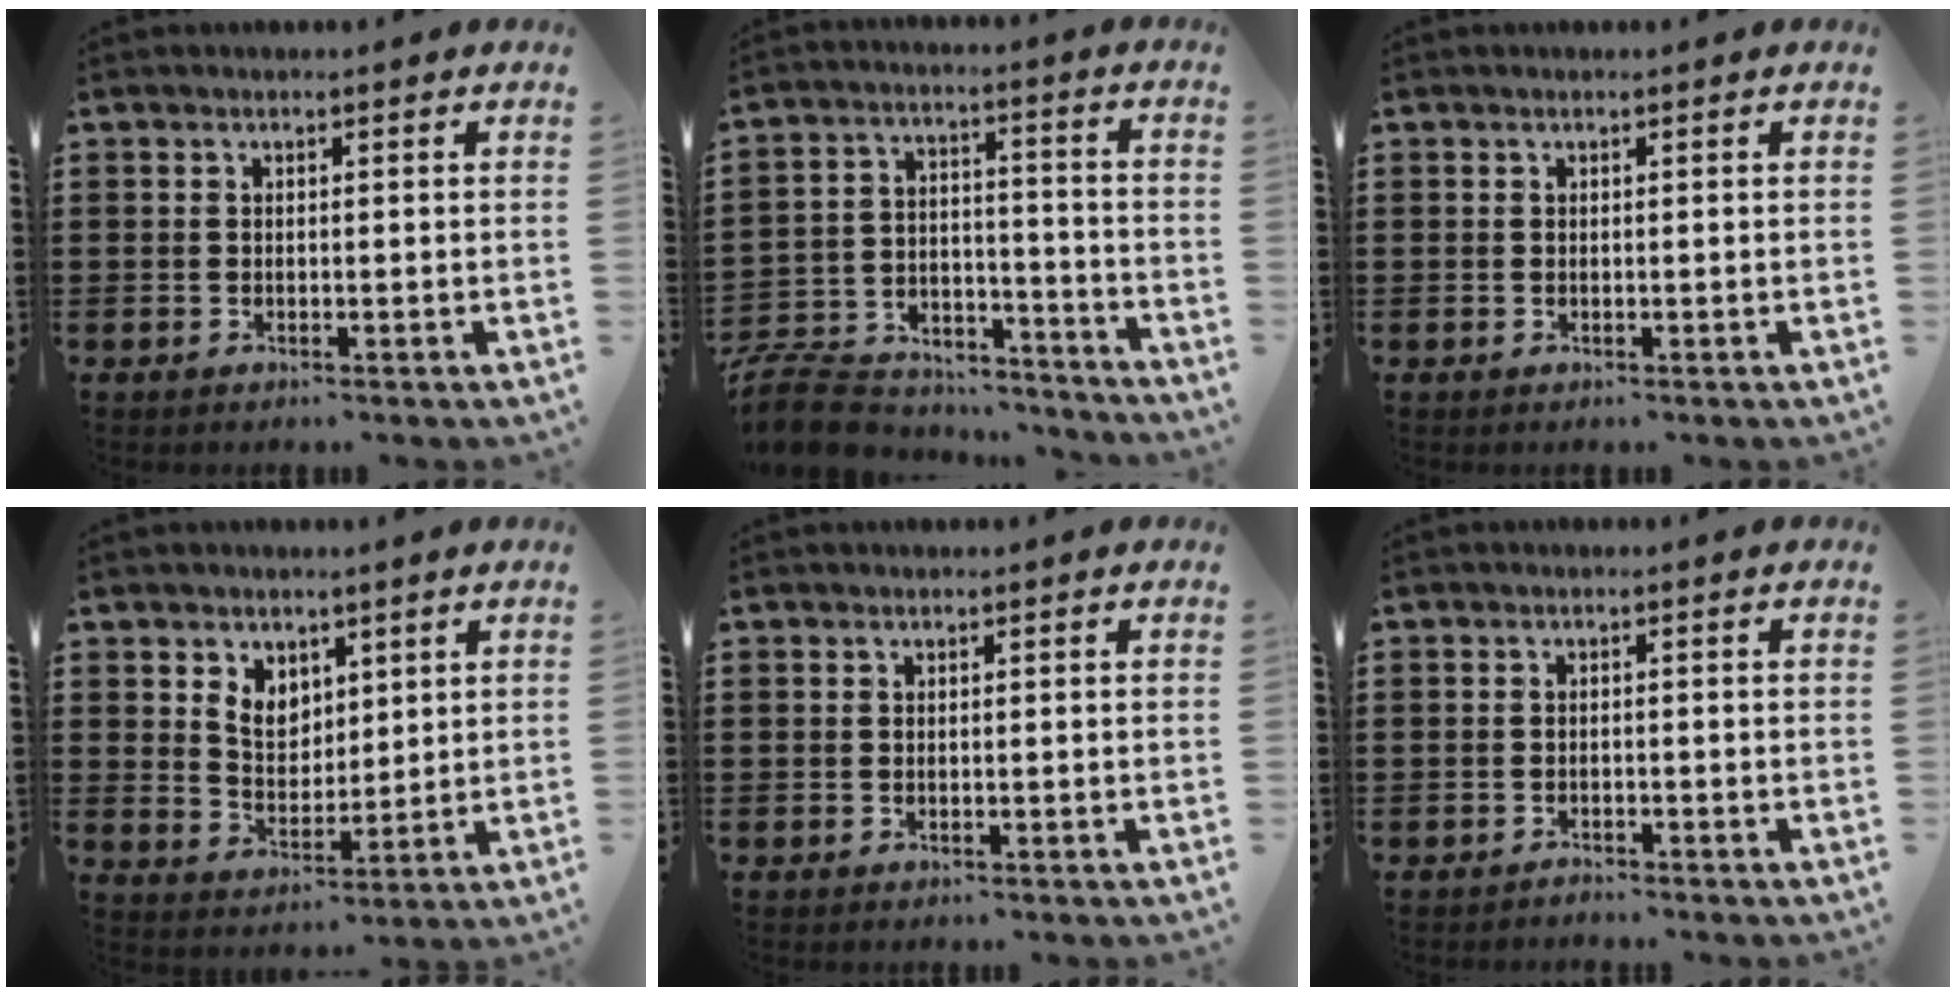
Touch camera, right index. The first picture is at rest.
{"total": 9.9, "force": [-9.2, 2.8, 2.3], "torque": [-0.053, 0.026, -0.181]}
{"total": 0.0}
{"total": 5.2, "force": [2.8, 3.9, 1.8], "torque": [-0.045, 0.007, 0.051]}
{"total": 0.0}
{"total": 1.0, "force": [-1.0, 0.1, 0.0], "torque": [-0.004, 0.002, -0.022]}